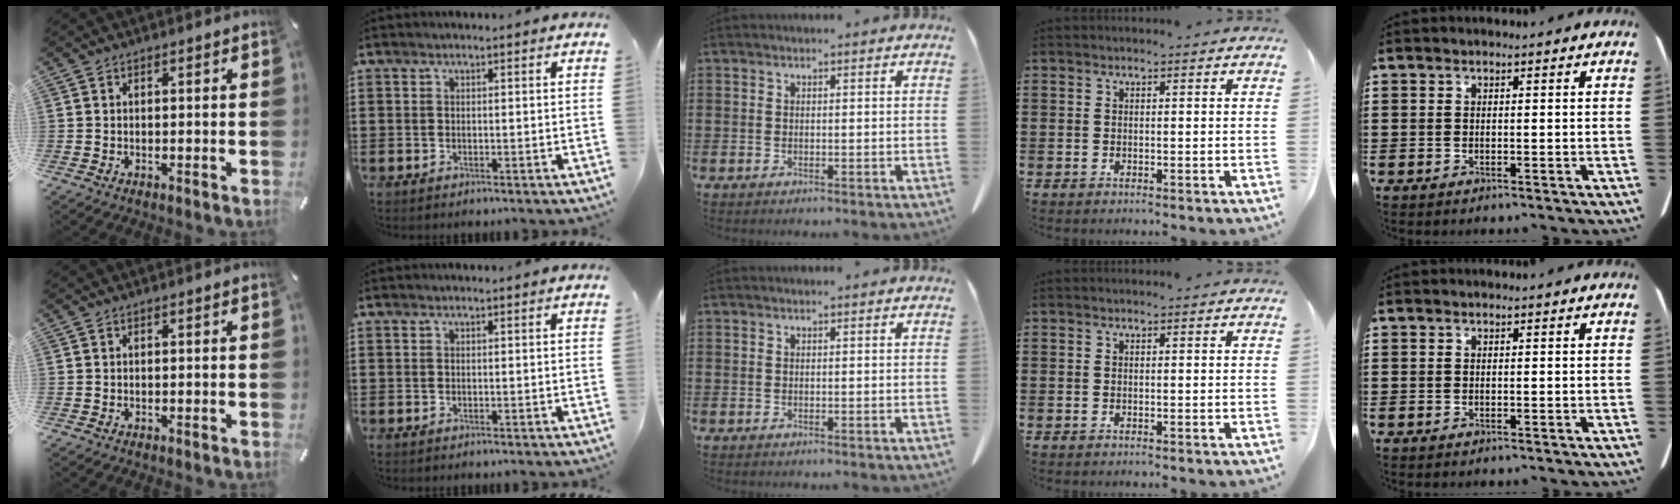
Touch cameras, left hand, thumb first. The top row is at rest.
{}